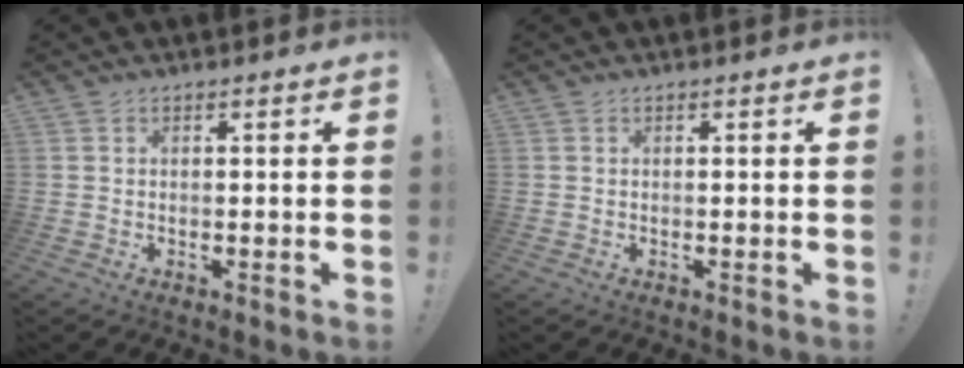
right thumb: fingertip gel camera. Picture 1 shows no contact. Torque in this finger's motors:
{"motor_torque": [-0.06, -0.10, 0.18, -0.14, 0.03]}